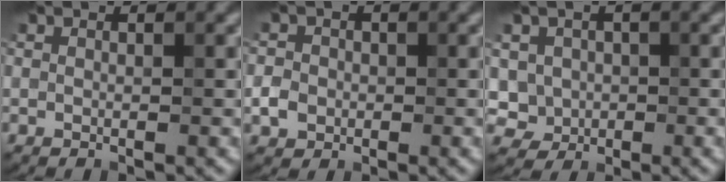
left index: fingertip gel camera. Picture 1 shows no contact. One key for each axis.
{"total": 1.9, "fx": -0.4, "fy": 1.8, "fz": 0.7, "tx": -0.007, "ty": 0.000, "tz": -0.013}
{"total": 3.3, "fx": 0.2, "fy": 3.1, "fz": 1.1, "tx": -0.011, "ty": 0.000, "tz": 0.000}